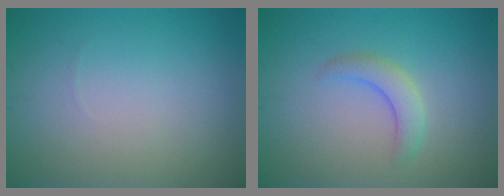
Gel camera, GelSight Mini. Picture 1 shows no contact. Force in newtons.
{"total": 2.4, "press": 2.4, "slide": 0.3}